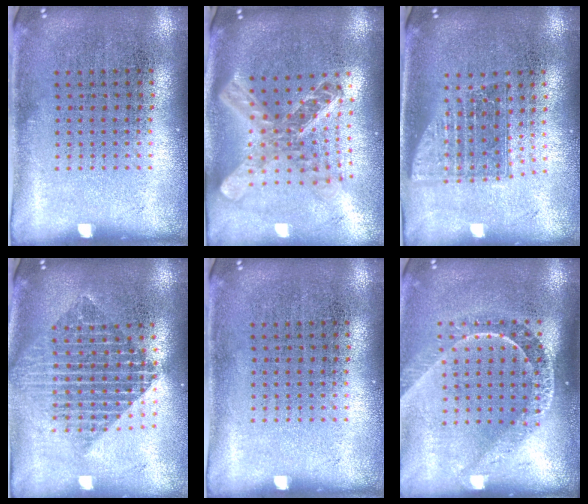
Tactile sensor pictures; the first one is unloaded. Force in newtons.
{"total": 2.4, "press": 1.9, "slide": 1.5}
{"total": 1.5, "press": 1.2, "slide": 1.0}
{"total": 2.0, "press": 1.6, "slide": 1.2}
{"total": 0.0}
{"total": 2.1, "press": 1.6, "slide": 1.3}